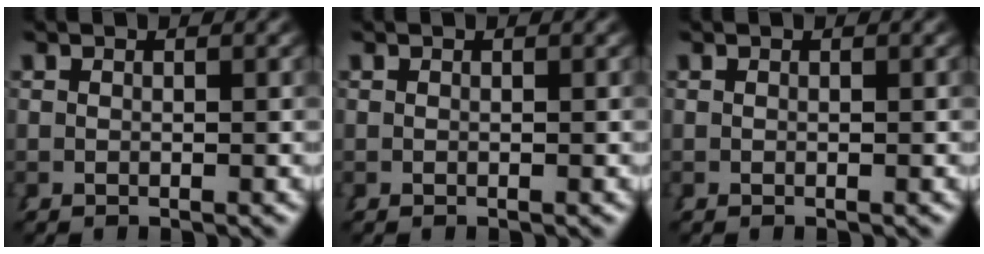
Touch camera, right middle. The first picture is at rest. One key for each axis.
{"total": 0.0}
{"total": 0.0}